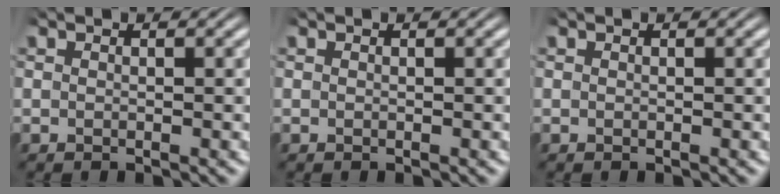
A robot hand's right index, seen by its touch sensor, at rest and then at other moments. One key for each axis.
{"total": 0.0}
{"total": 0.0}